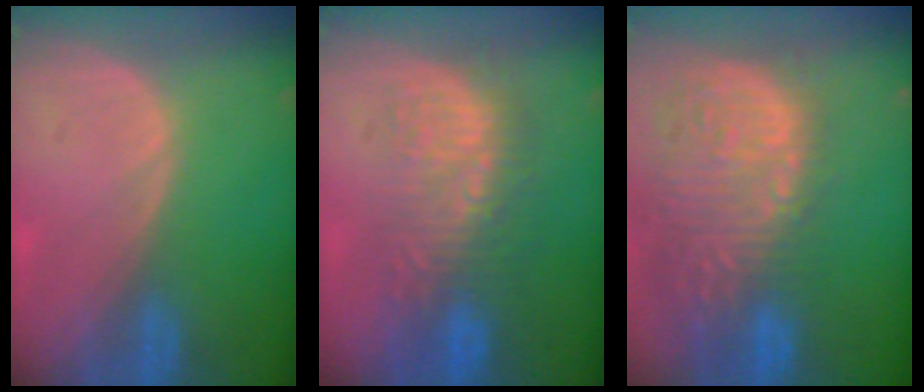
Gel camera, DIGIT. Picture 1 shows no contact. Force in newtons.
{"total": 8.9, "press": 8.6, "slide": 2.2}
{"total": 15.3, "press": 12.6, "slide": 8.7}